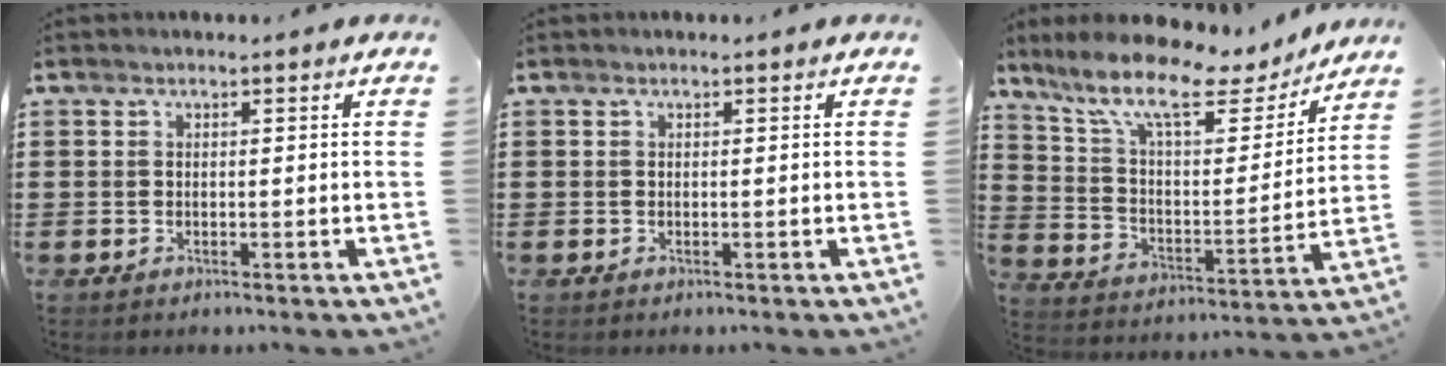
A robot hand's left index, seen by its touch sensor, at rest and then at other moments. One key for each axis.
{"total": 0.0}
{"total": 11.7, "fx": 8.7, "fy": 3.3, "fz": 7.1, "tx": -0.163, "ty": -0.044, "tz": 0.145}